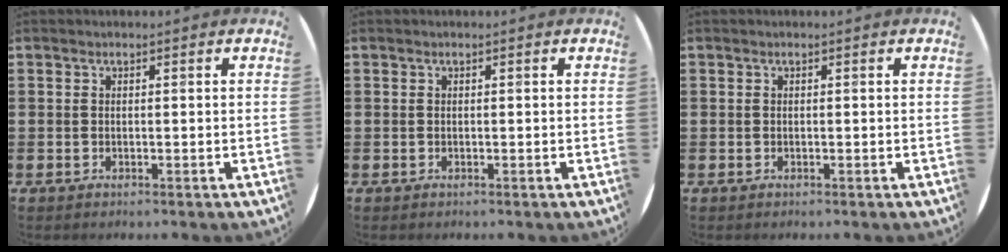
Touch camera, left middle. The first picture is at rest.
{"total": 0.0}
{"total": 0.0}